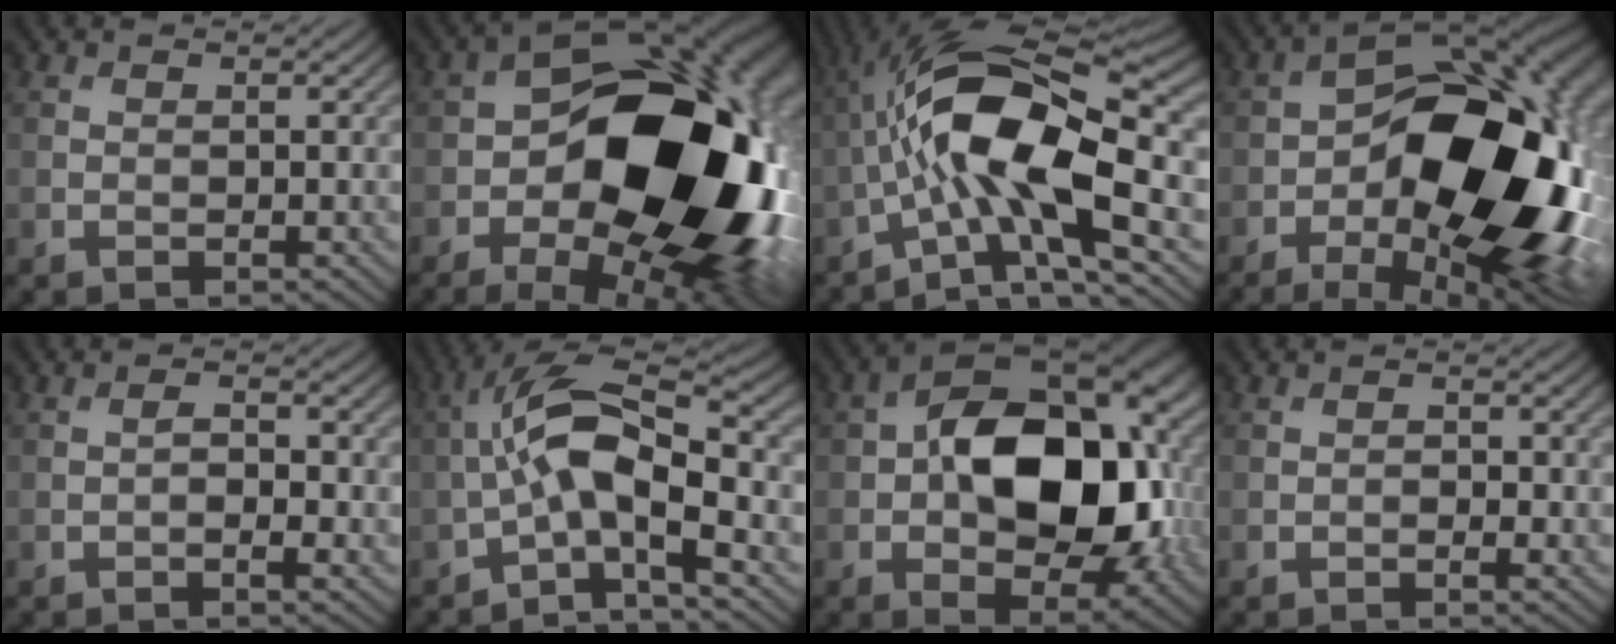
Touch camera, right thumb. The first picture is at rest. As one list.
[{"total": 23.0, "force": [-2.6, 14.1, 18.0], "torque": [-0.287, -0.034, -0.019]}, {"total": 15.5, "force": [-2.3, 5.4, 14.3], "torque": [-0.254, 0.016, -0.057]}, {"total": 22.2, "force": [-3.6, 11.8, 18.4], "torque": [-0.285, -0.015, -0.047]}, {"total": 2.4, "force": [-0.5, 0.7, 2.3], "torque": [-0.043, -0.003, -0.008]}, {"total": 9.5, "force": [-2.2, 2.9, 8.8], "torque": [-0.164, 0.018, -0.055]}, {"total": 16.9, "force": [0.9, 10.5, 13.1], "torque": [-0.198, -0.001, 0.017]}, {"total": 1.7, "force": [-0.3, 0.6, 1.5], "torque": [-0.024, -0.001, -0.006]}]